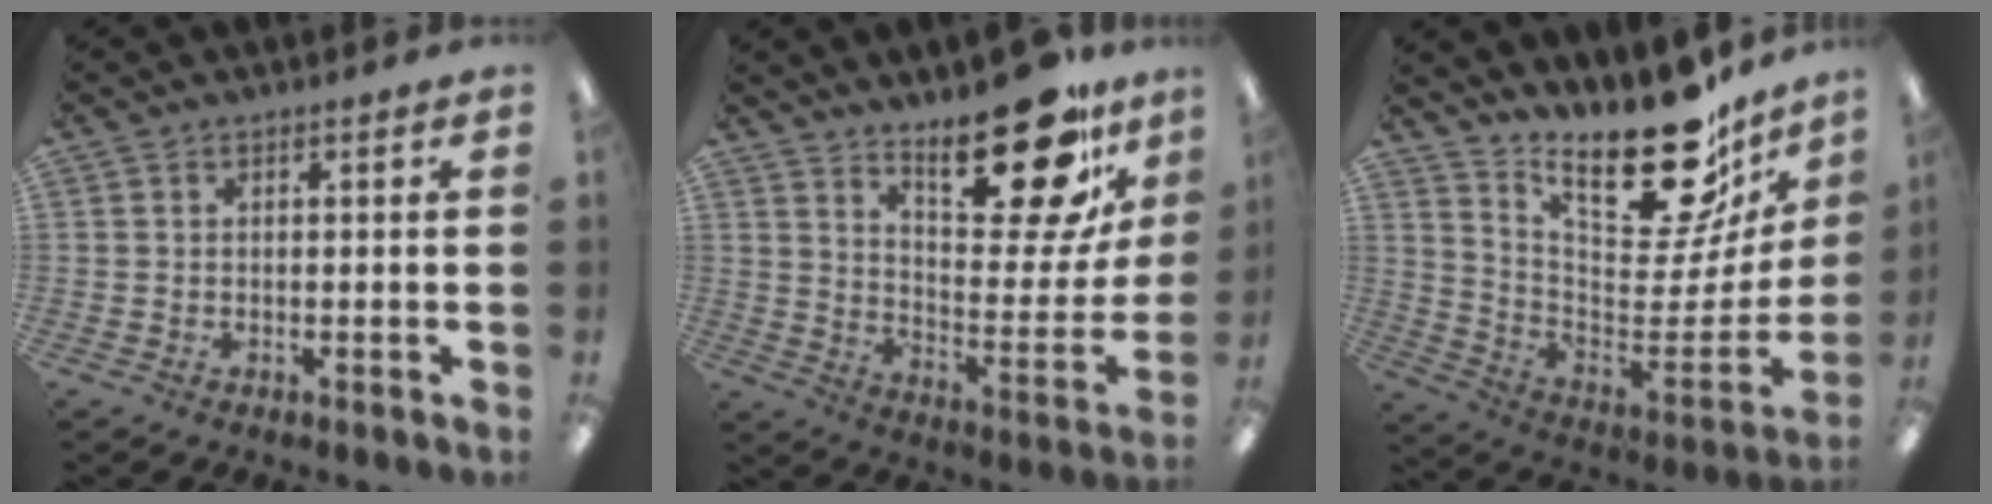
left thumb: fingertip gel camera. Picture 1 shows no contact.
{"total": 23.7, "force": [16.9, 8.6, 14.2], "torque": [-0.186, -0.120, 0.277]}
{"total": 24.2, "force": [18.1, 8.5, 13.6], "torque": [-0.174, -0.149, 0.307]}